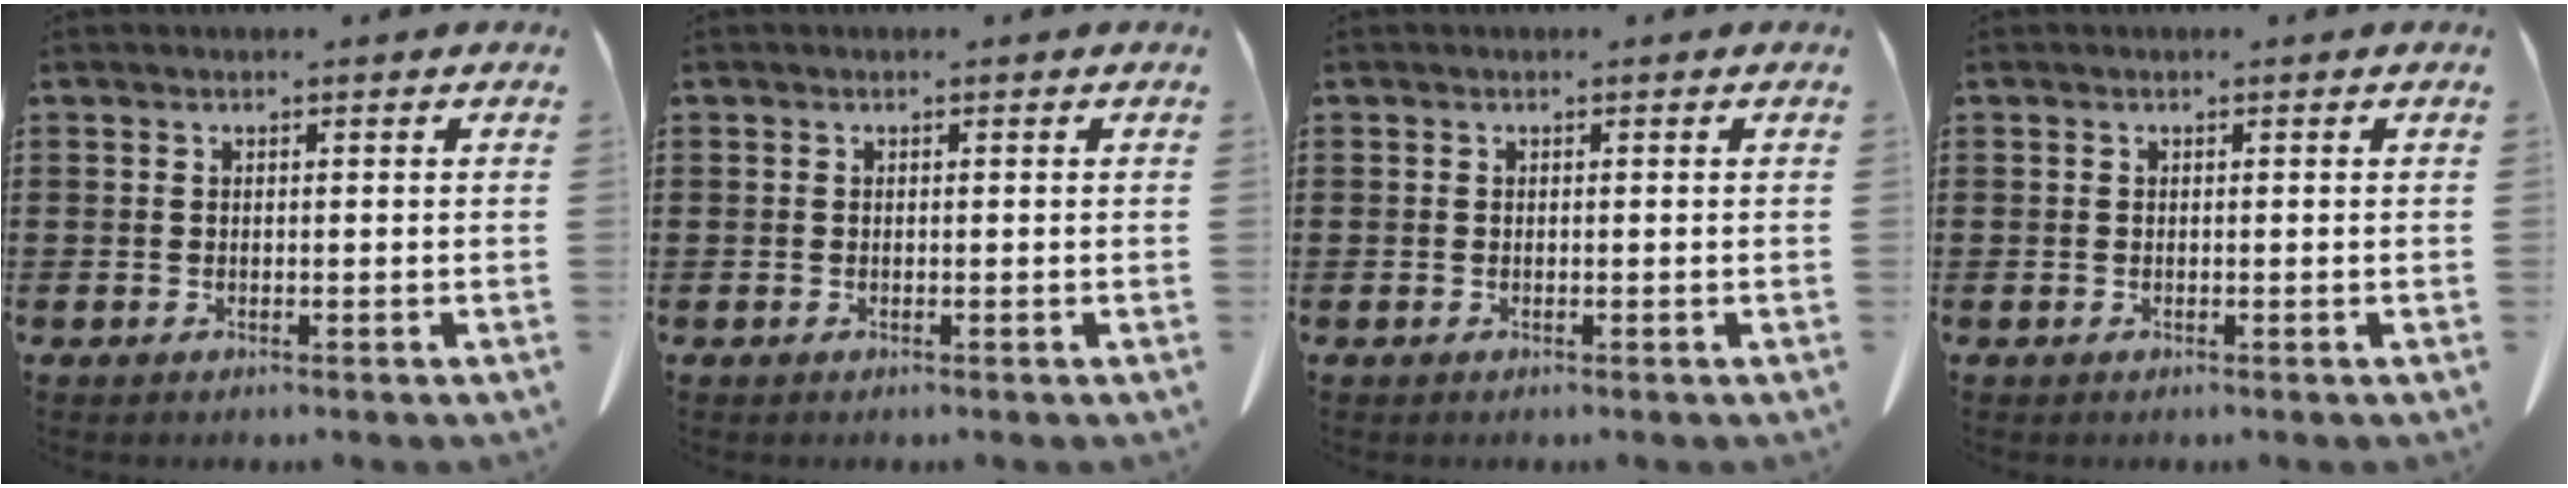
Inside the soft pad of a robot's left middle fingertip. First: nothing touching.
{"total": 0.0}
{"total": 0.0}
{"total": 0.0}